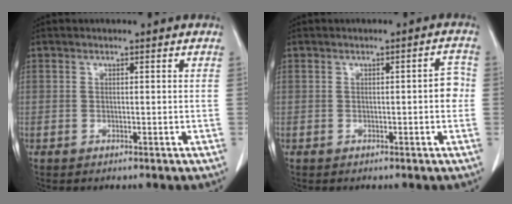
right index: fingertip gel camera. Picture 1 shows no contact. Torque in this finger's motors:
{"motor_torque": [0.59, -0.30, 0.27, 0.05]}